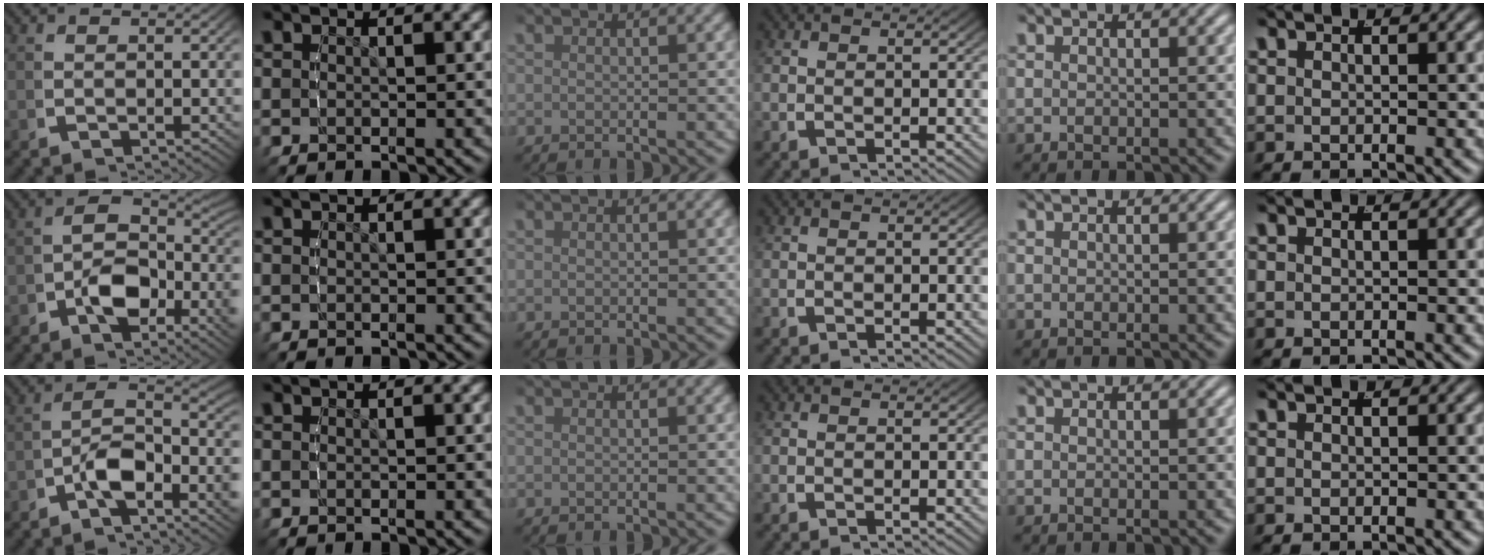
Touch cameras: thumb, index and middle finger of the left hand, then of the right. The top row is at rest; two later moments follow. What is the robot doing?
{"motion": "lift_and_place", "object": "stress ball aka squeeze ball"}